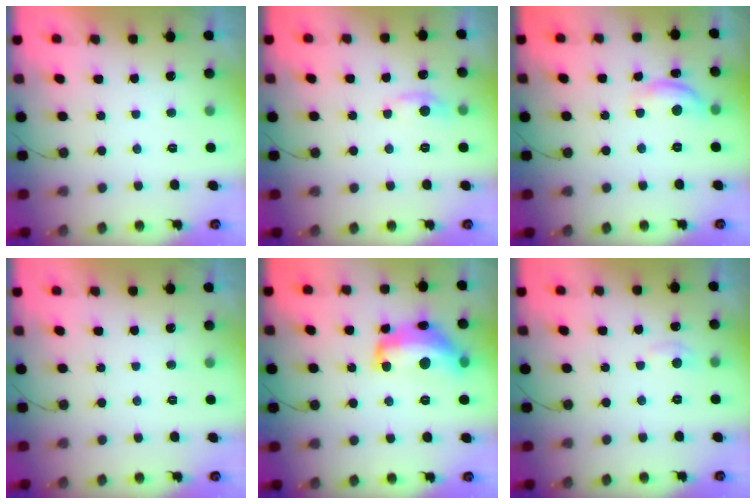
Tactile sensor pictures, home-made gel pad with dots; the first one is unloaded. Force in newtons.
{"total": 6.0, "press": 5.9, "slide": 0.6}
{"total": 9.8, "press": 9.8, "slide": 0.5}
{"total": 0.0}
{"total": 15.0, "press": 15.0, "slide": 1.1}
{"total": 5.8, "press": 5.8, "slide": 0.7}